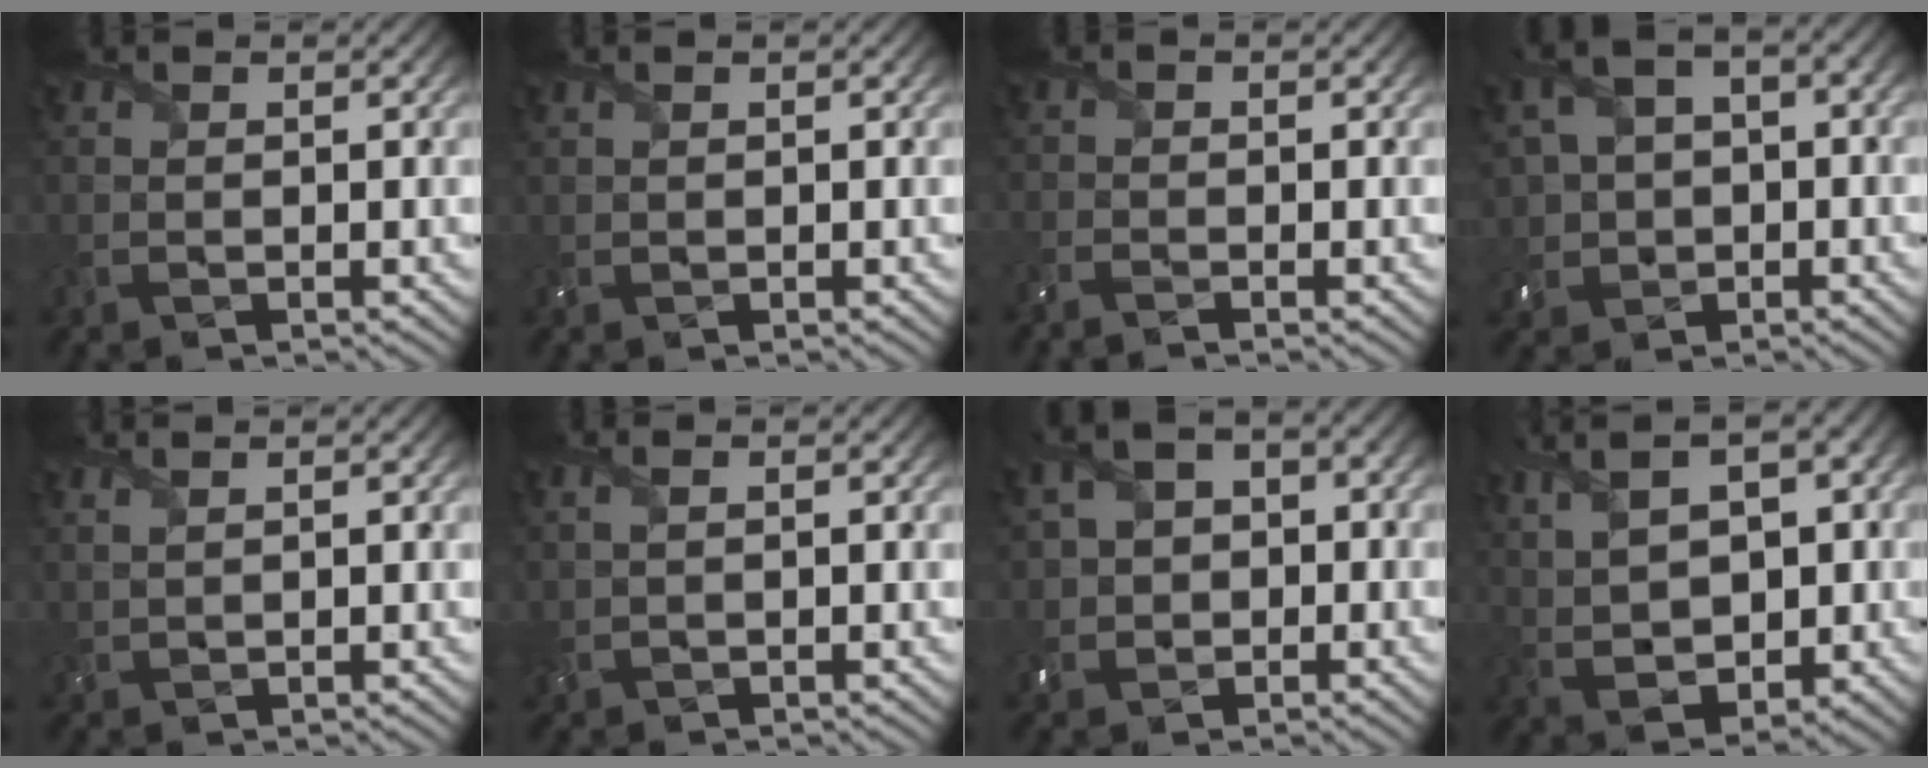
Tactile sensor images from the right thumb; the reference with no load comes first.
{"total": 0.6, "force": [0.3, 0.2, 0.4], "torque": [-0.011, 0.002, 0.009]}
{"total": 2.4, "force": [-2.0, 0.7, 1.2], "torque": [-0.033, -0.008, -0.047]}
{"total": 7.8, "force": [0.4, 6.0, 5.0], "torque": [-0.134, -0.002, 0.018]}
{"total": 1.3, "force": [1.0, 0.3, 0.8], "torque": [-0.016, 0.000, 0.025]}
{"total": 1.7, "force": [0.4, 0.7, 1.5], "torque": [-0.042, 0.004, 0.013]}
{"total": 6.0, "force": [0.1, 4.8, 3.5], "torque": [-0.088, 0.004, -0.002]}
{"total": 10.3, "force": [2.5, 5.9, 8.1], "torque": [-0.179, 0.005, 0.057]}